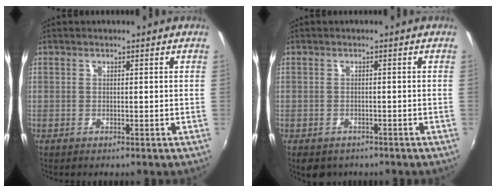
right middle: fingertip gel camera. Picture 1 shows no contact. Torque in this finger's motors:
{"motor_torque": [0.21, -0.24, 0.11, 0.08]}